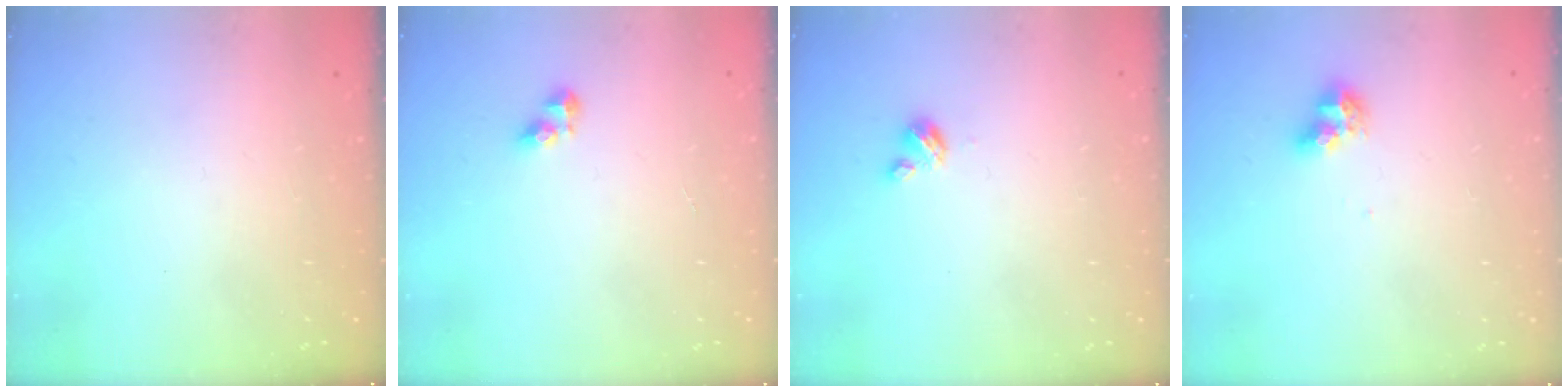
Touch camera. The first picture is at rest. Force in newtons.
{"total": 5.0, "press": 5.0, "slide": 0.6}
{"total": 2.7, "press": 2.7, "slide": 0.3}
{"total": 7.1, "press": 7.1, "slide": 0.7}